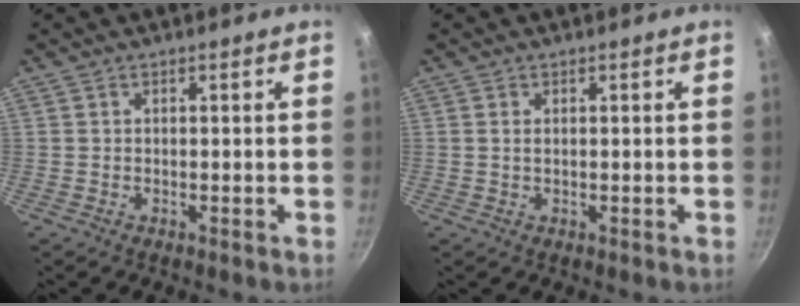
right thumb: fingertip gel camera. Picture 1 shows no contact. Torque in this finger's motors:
{"motor_torque": [-0.65, -0.09, -0.57, 0.35, -0.01]}